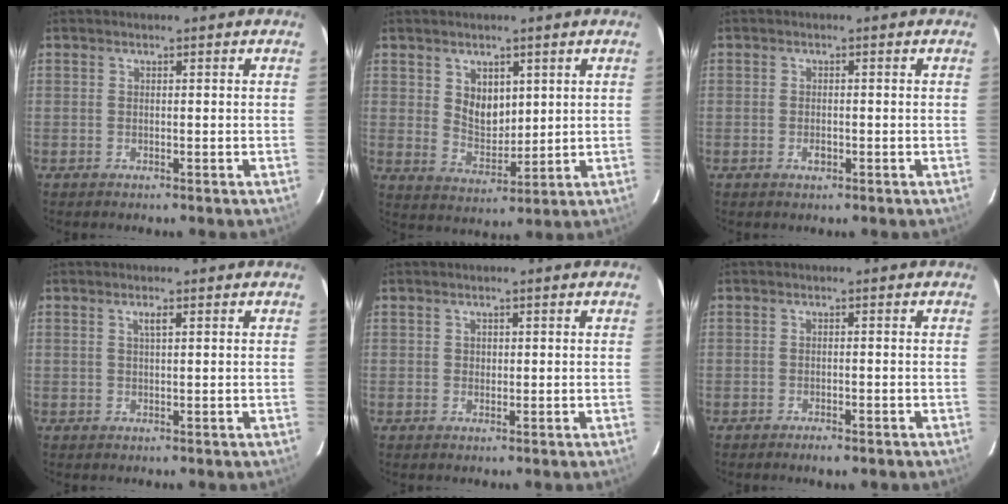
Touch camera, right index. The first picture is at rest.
{"total": 6.5, "force": [2.5, 4.6, 3.9], "torque": [-0.063, -0.001, 0.054]}
{"total": 1.7, "force": [-0.8, 1.1, 1.0], "torque": [-0.020, 0.001, -0.013]}
{"total": 1.4, "force": [0.6, 0.2, 1.2], "torque": [-0.020, 0.003, 0.010]}
{"total": 1.0, "force": [0.1, 1.0, 0.2], "torque": [0.002, 0.003, 0.001]}
{"total": 2.9, "force": [-2.2, 1.0, 1.7], "torque": [-0.038, -0.006, -0.034]}